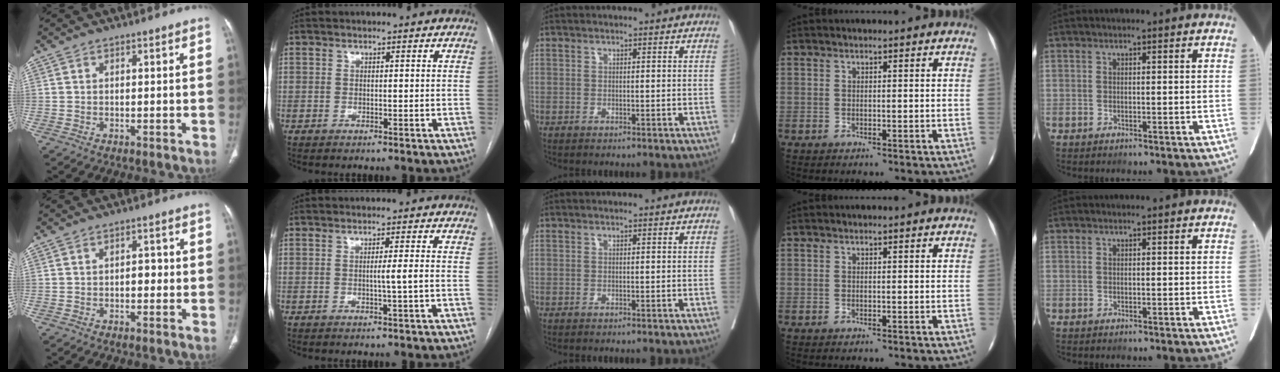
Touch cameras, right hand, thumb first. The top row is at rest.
{"thumb": {"total": 2.1, "force": [-0.3, 1.4, 1.6], "torque": [-0.009, 0.005, -0.010]}, "index": {"total": 2.0, "force": [-0.3, -0.8, 1.8], "torque": [-0.029, -0.001, -0.007]}}